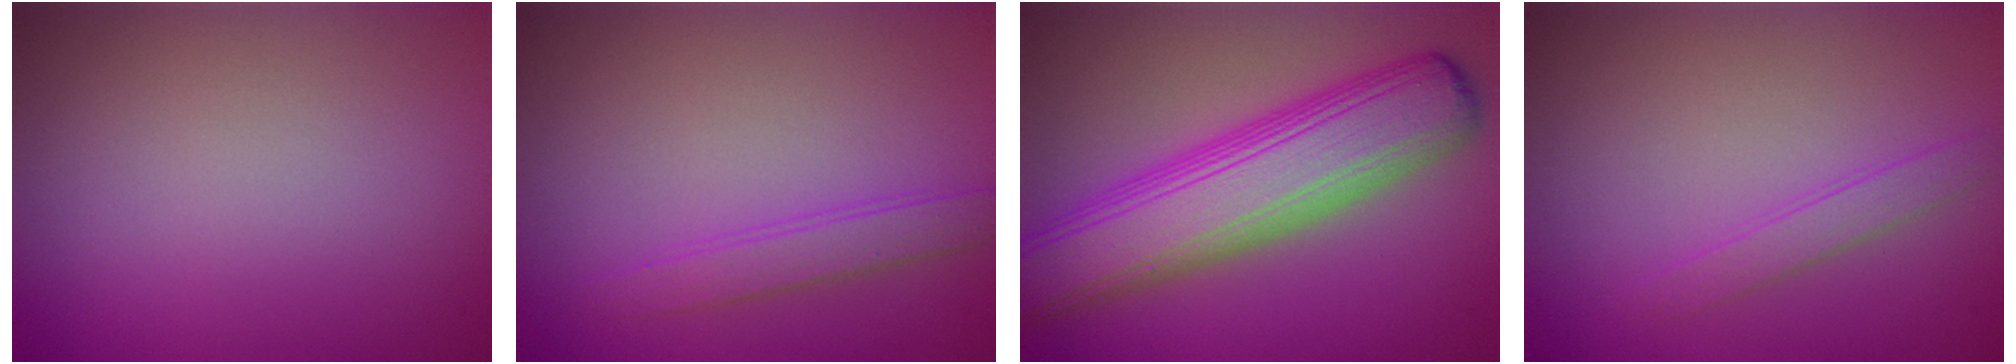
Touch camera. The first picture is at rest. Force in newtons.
{"total": 2.1, "press": 2.1, "slide": 0.1}
{"total": 9.6, "press": 9.6, "slide": 0.3}
{"total": 1.5, "press": 1.5, "slide": 0.1}